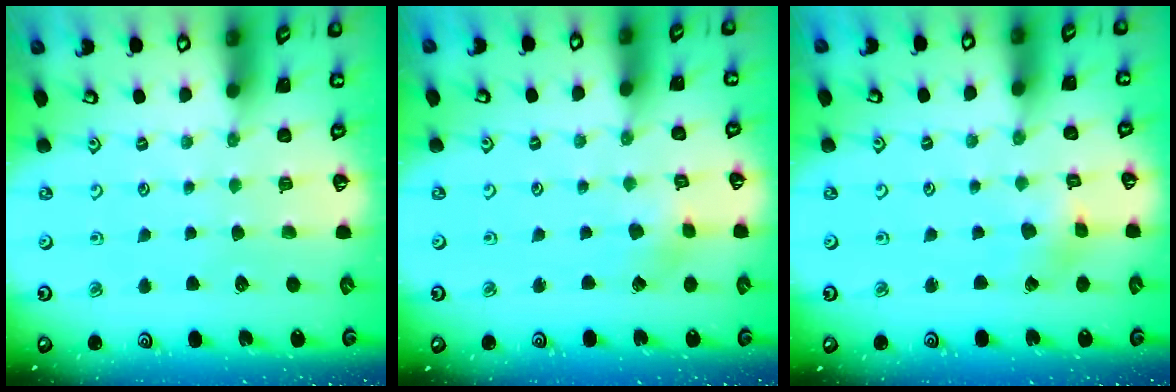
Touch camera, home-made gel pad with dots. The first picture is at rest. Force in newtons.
{"total": 2.0, "press": 2.0, "slide": 0.2}
{"total": 1.7, "press": 1.6, "slide": 0.4}